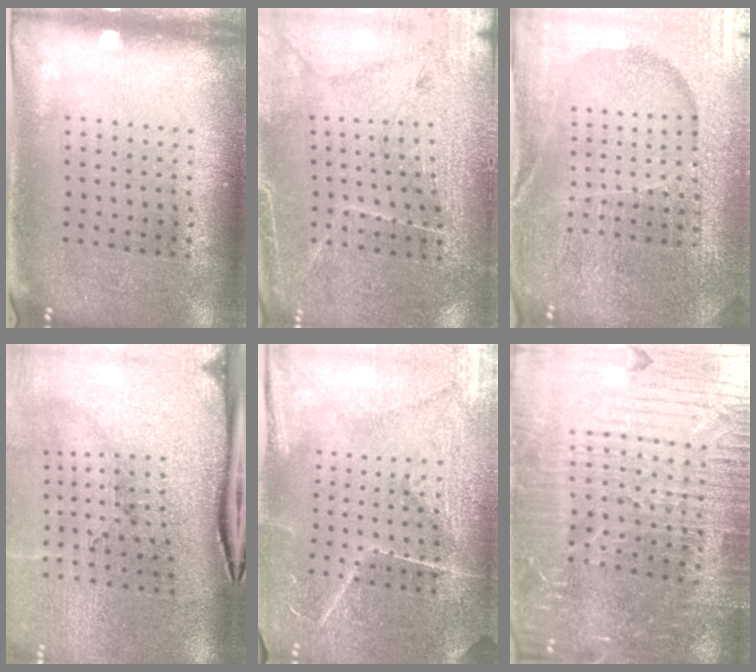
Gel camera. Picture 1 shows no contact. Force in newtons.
{"total": 3.0, "press": 2.9, "slide": 0.4}
{"total": 5.4, "press": 4.9, "slide": 2.3}
{"total": 4.8, "press": 3.9, "slide": 2.9}
{"total": 3.9, "press": 3.6, "slide": 1.4}
{"total": 5.9, "press": 5.3, "slide": 2.6}